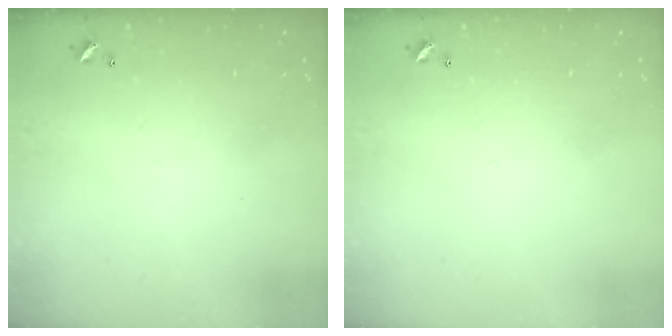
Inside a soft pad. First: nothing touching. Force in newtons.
{"total": 0.0}